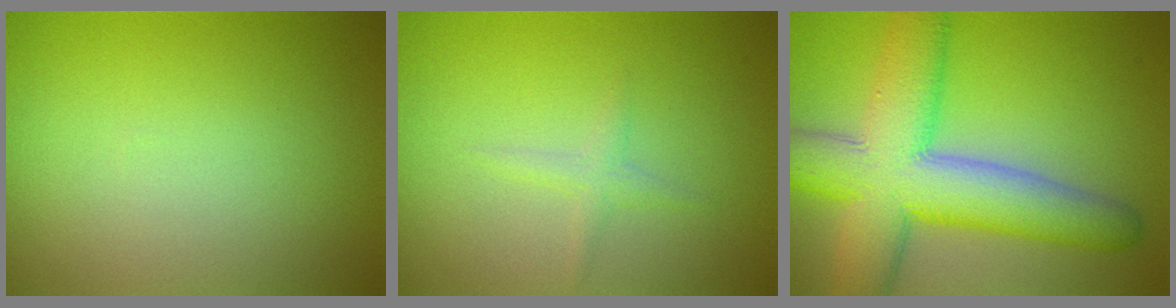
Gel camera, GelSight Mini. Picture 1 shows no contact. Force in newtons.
{"total": 1.1, "press": 1.1, "slide": 0.0}
{"total": 11.2, "press": 11.2, "slide": 0.6}